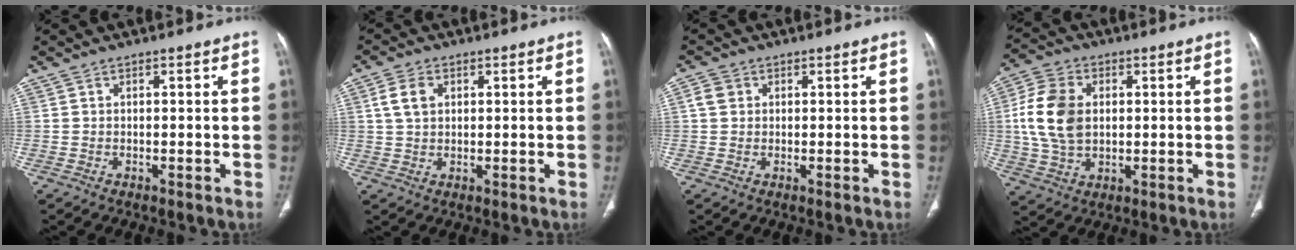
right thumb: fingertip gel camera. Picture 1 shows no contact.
{"total": 4.9, "force": [1.5, 3.4, 3.2], "torque": [-0.055, 0.003, 0.030]}
{"total": 2.9, "force": [0.8, 2.5, 1.3], "torque": [-0.016, 0.004, 0.015]}
{"total": 12.5, "force": [1.5, 8.7, 8.8], "torque": [-0.168, 0.003, 0.030]}